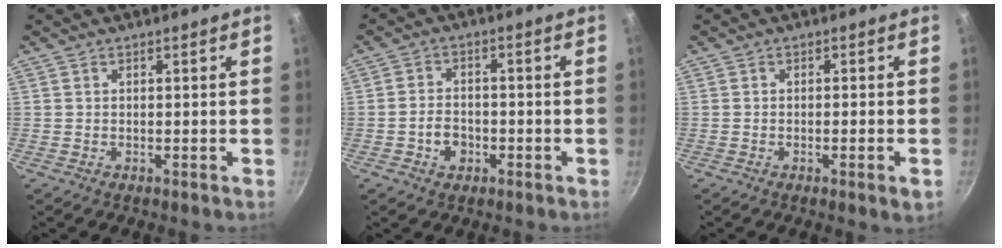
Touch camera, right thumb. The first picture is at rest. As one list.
[{"total": 4.6, "force": [-1.8, 3.4, 2.5], "torque": [-0.031, 0.017, -0.032]}, {"total": 2.7, "force": [-1.0, 0.3, 2.5], "torque": [-0.045, -0.004, -0.016]}]